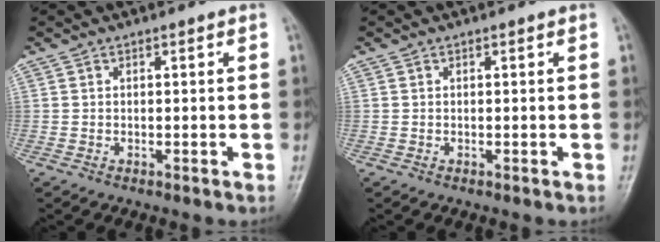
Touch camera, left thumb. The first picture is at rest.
{"total": 0.0}